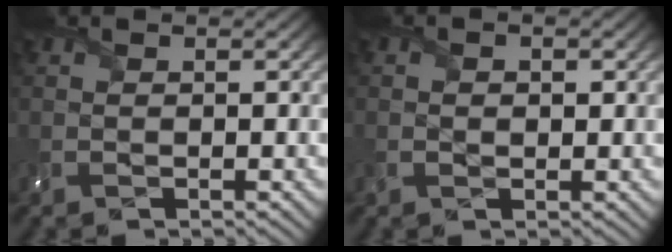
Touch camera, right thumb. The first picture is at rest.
{"total": 1.4, "force": [0.1, 1.1, 1.0], "torque": [-0.020, -0.004, 0.004]}